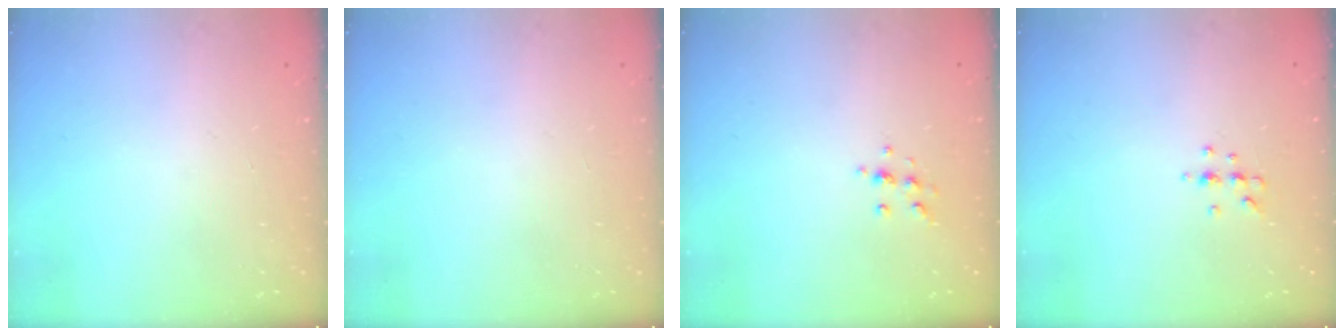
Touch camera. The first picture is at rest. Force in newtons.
{"total": 0.0}
{"total": 6.2, "press": 6.2, "slide": 0.8}
{"total": 4.7, "press": 4.6, "slide": 1.1}